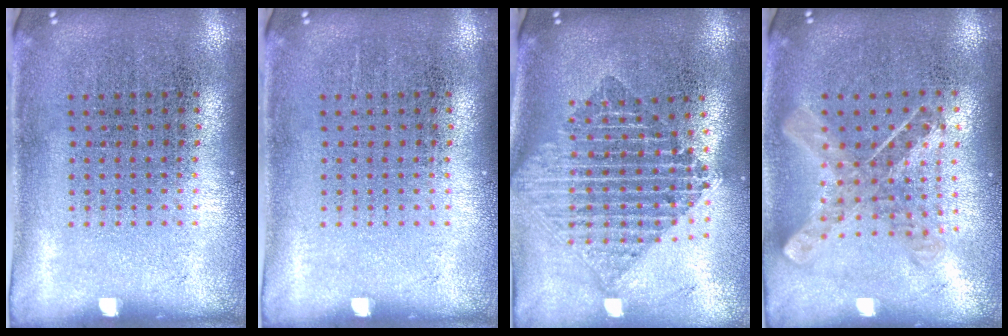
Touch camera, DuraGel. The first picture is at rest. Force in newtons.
{"total": 0.0}
{"total": 2.1, "press": 1.7, "slide": 1.3}
{"total": 0.9, "press": 0.8, "slide": 0.2}